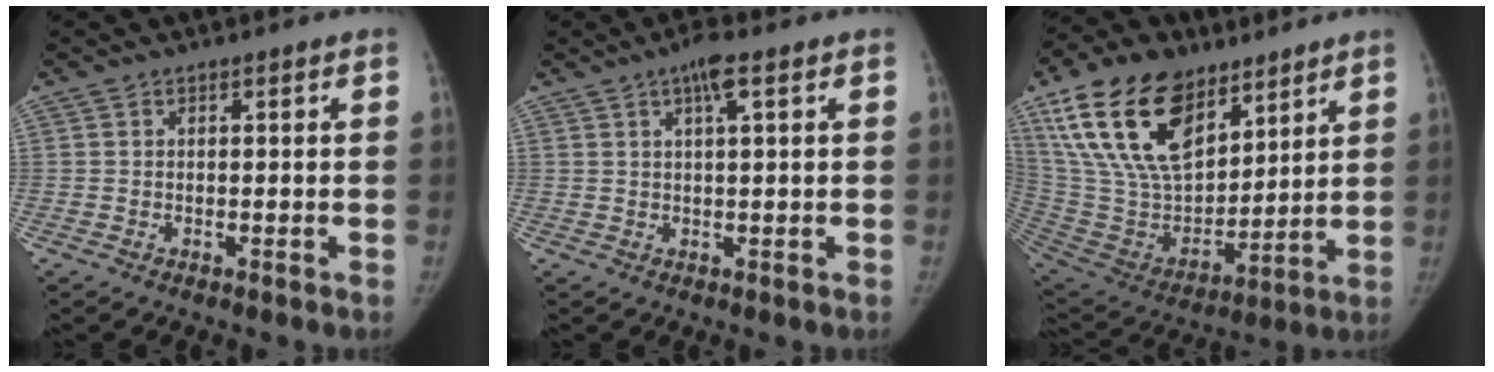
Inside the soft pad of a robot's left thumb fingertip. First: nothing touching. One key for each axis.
{"total": 4.1, "fx": 2.0, "fy": 0.6, "fz": 3.5, "tx": -0.064, "ty": 0.000, "tz": 0.034}
{"total": 25.5, "fx": 14.5, "fy": 14.1, "fz": 15.6, "tx": -0.285, "ty": -0.035, "tz": 0.274}